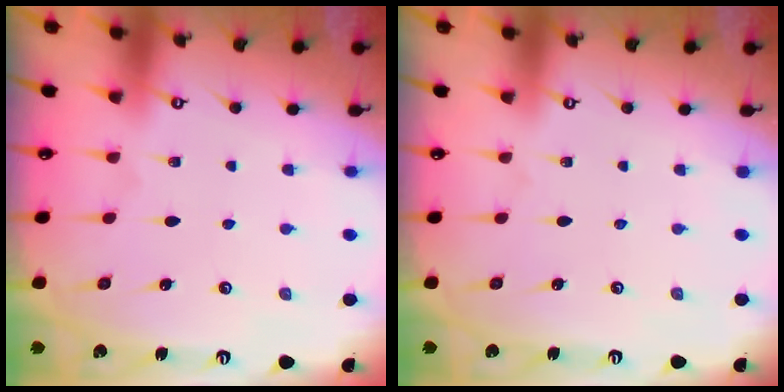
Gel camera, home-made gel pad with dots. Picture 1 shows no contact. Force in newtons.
{"total": 0.0}